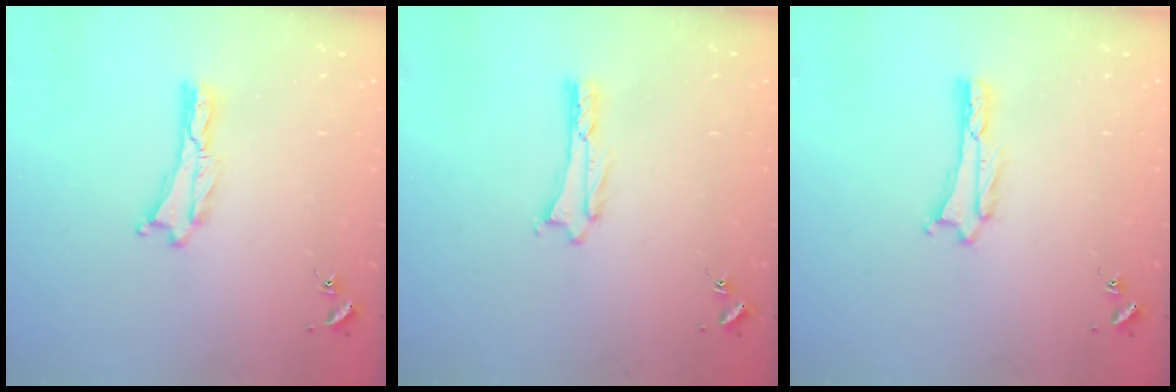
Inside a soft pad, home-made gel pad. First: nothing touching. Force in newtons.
{"total": 0.5, "press": 0.5, "slide": 0.2}
{"total": 1.6, "press": 1.6, "slide": 0.2}